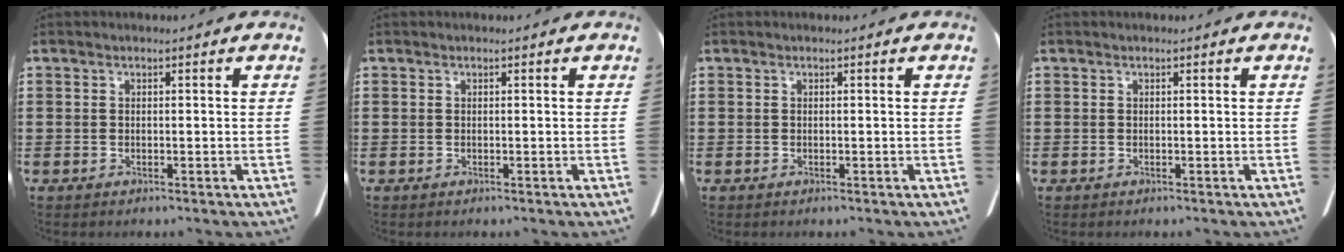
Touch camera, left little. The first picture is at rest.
{"total": 0.0}
{"total": 0.0}
{"total": 0.0}